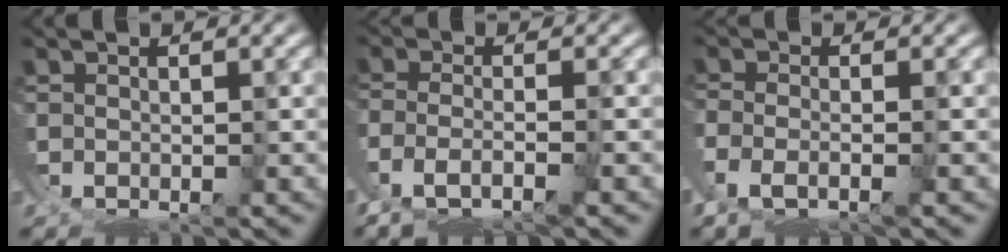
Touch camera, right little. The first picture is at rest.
{"total": 4.4, "force": [-2.0, 1.9, 3.4], "torque": [-0.077, -0.022, -0.022]}
{"total": 2.8, "force": [-1.1, 0.4, 2.5], "torque": [-0.059, -0.015, -0.008]}